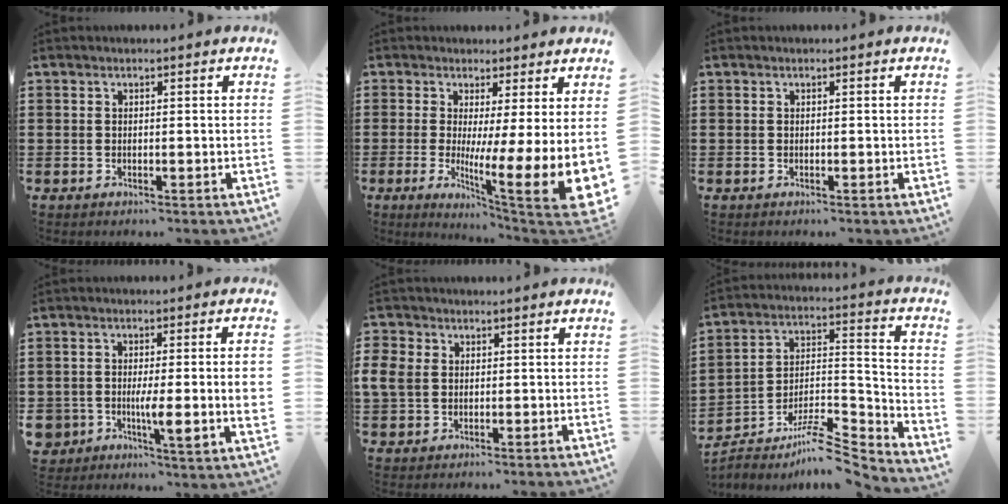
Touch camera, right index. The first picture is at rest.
{"total": 7.6, "force": [0.7, 1.5, 7.4], "torque": [-0.104, -0.062, 0.014]}
{"total": 0.0}
{"total": 6.5, "force": [-1.4, 2.6, 5.8], "torque": [-0.113, -0.004, -0.029]}
{"total": 3.9, "force": [0.5, 3.4, 1.9], "torque": [-0.062, 0.007, 0.005]}
{"total": 8.0, "force": [-6.9, 1.3, 3.8], "torque": [-0.058, 0.011, -0.136]}